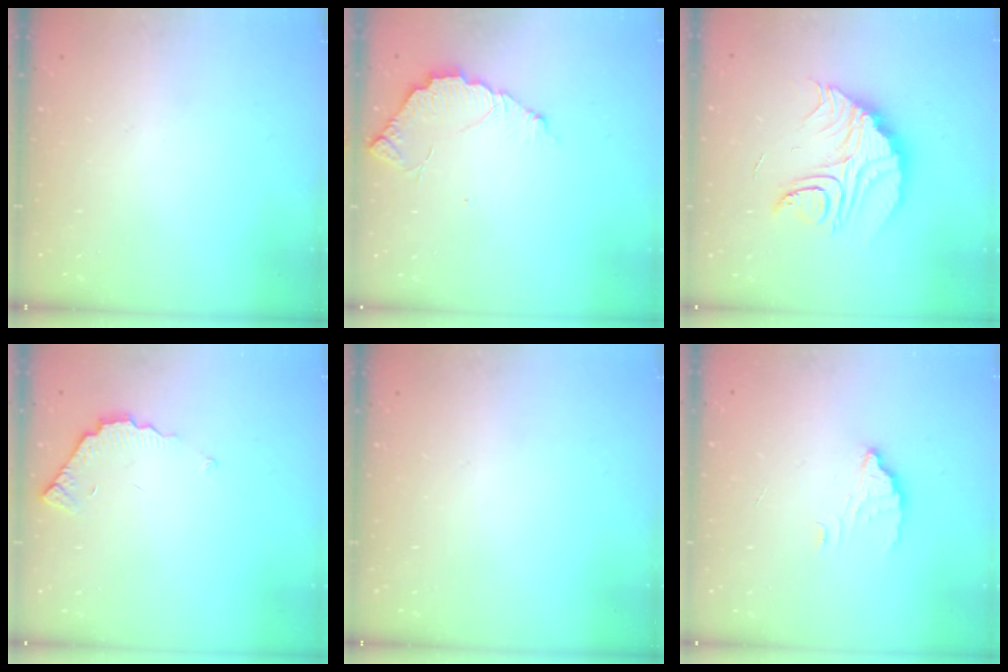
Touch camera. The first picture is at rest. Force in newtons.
{"total": 4.3, "press": 4.3, "slide": 0.2}
{"total": 14.6, "press": 14.6, "slide": 0.5}
{"total": 4.6, "press": 4.6, "slide": 0.4}
{"total": 0.0}
{"total": 3.0, "press": 3.0, "slide": 0.1}